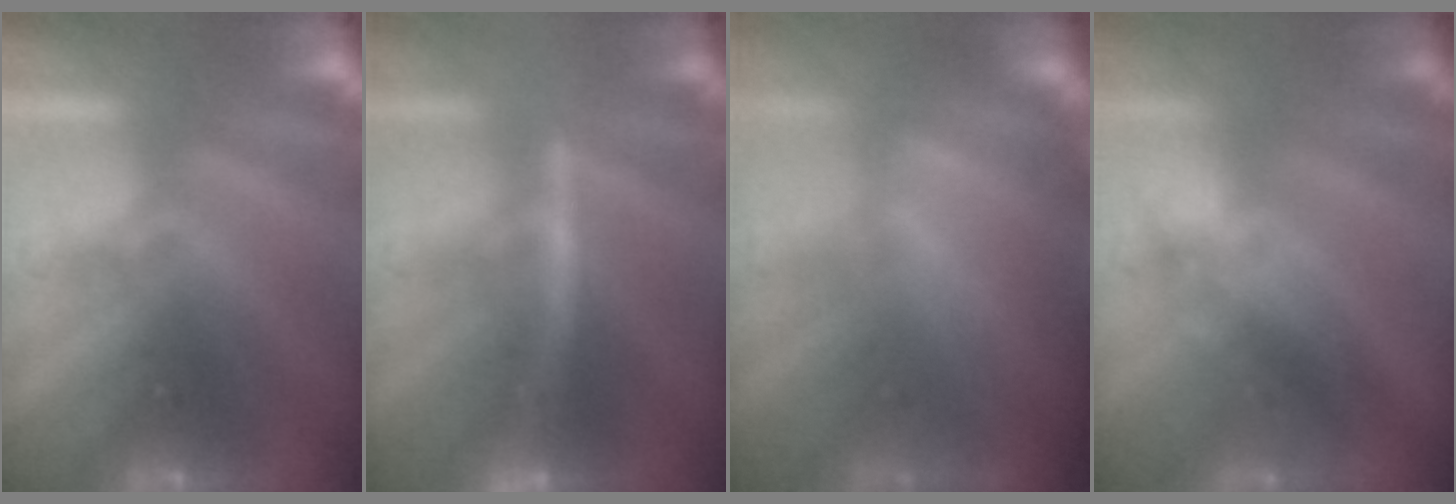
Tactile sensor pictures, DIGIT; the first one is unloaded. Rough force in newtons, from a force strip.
{"total": 2.8}
{"total": 10.8}
{"total": 2.7}